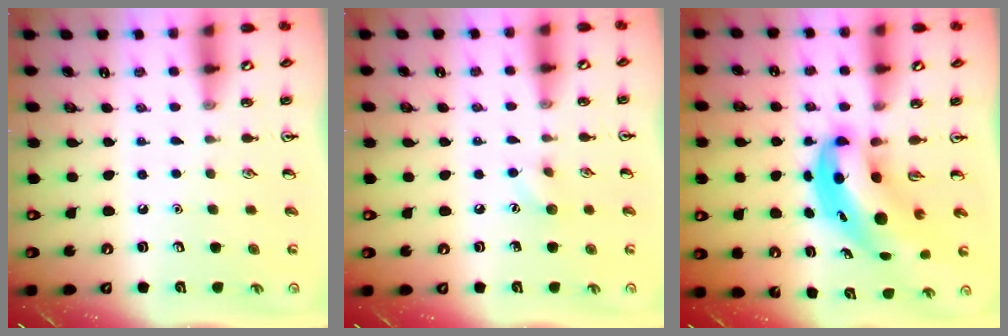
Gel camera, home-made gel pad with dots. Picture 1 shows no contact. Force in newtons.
{"total": 5.6, "press": 5.4, "slide": 1.6}
{"total": 6.7, "press": 6.6, "slide": 1.2}